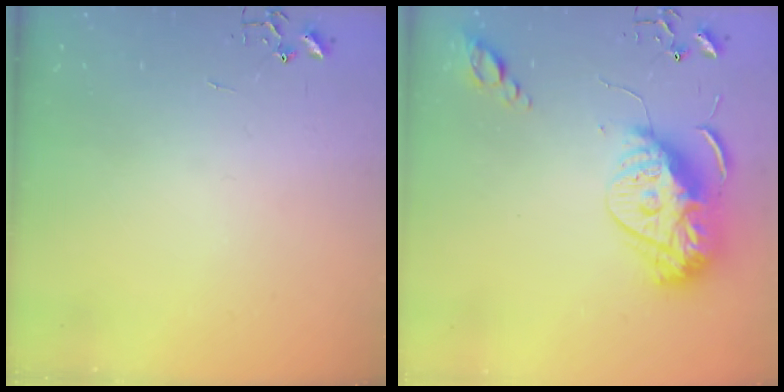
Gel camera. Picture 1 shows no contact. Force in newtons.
{"total": 15.8, "press": 15.7, "slide": 1.7}